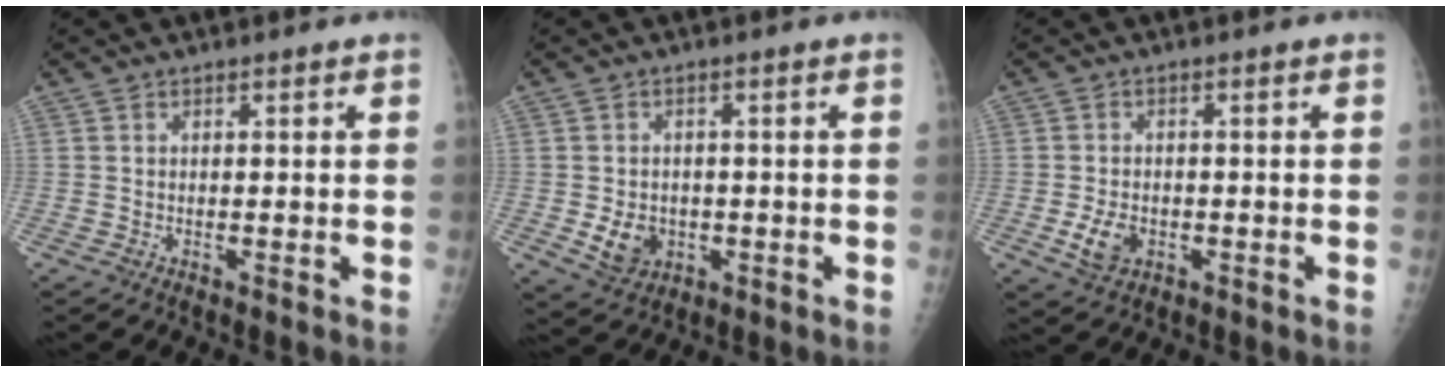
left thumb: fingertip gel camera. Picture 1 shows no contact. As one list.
[{"total": 5.5, "force": [-1.1, 4.5, 2.9], "torque": [-0.034, 0.001, -0.005]}, {"total": 4.6, "force": [-1.4, 3.2, 3.0], "torque": [-0.052, -0.002, -0.021]}]